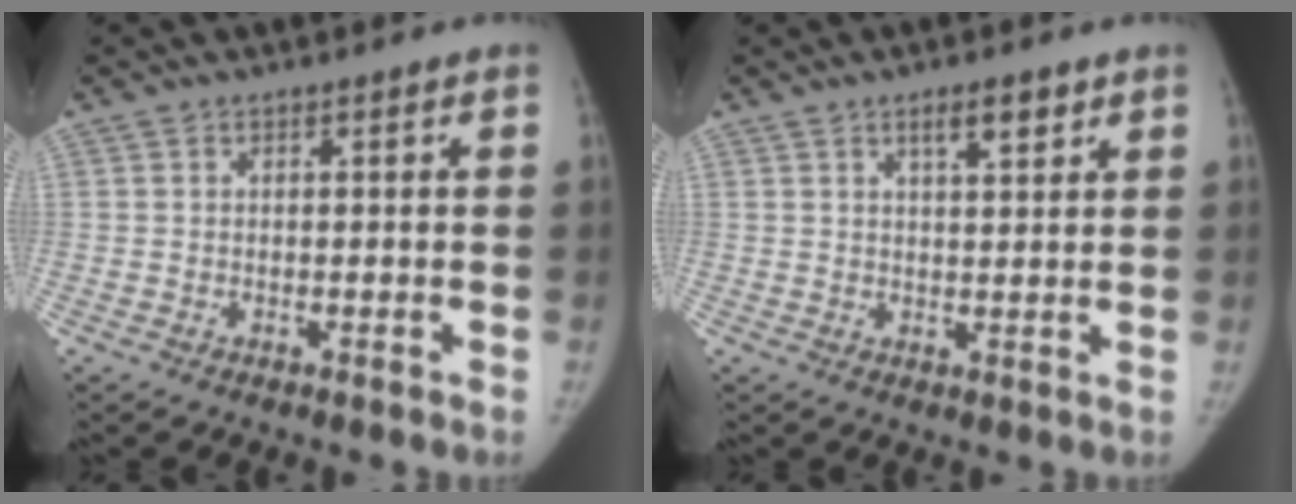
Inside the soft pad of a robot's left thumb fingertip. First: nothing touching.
{"total": 4.4, "force": [2.7, 1.4, 3.2], "torque": [-0.040, -0.016, 0.043]}